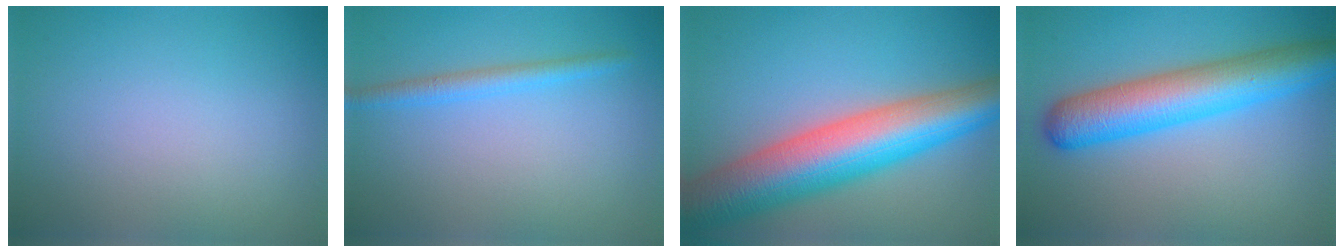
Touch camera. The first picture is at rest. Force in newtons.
{"total": 1.9, "press": 1.8, "slide": 0.2}
{"total": 11.5, "press": 11.5, "slide": 0.3}
{"total": 7.7, "press": 7.7, "slide": 0.3}